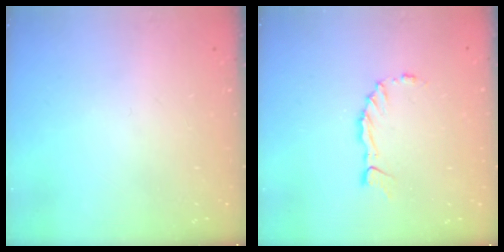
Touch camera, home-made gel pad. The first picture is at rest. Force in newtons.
{"total": 1.9, "press": 1.9, "slide": 0.0}